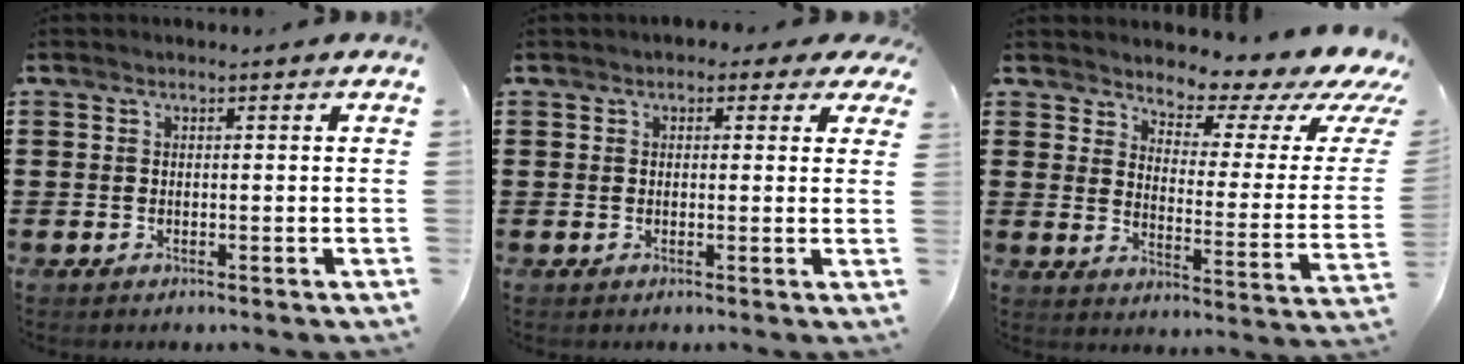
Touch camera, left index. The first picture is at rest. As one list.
[{"total": 1.5, "force": [0.5, 1.1, 0.9], "torque": [-0.014, 0.004, 0.006]}, {"total": 4.7, "force": [4.1, 1.4, 1.7], "torque": [-0.046, -0.036, 0.061]}]